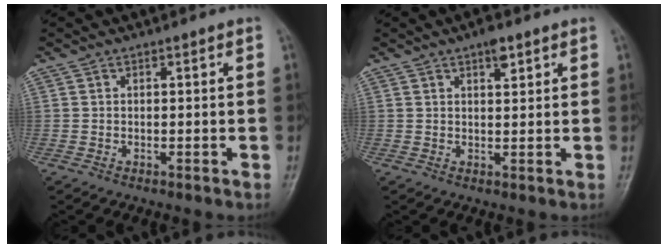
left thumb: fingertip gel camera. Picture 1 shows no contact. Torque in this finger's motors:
{"motor_torque": [0.57, 0.03, 0.46, -0.23, 0.04]}